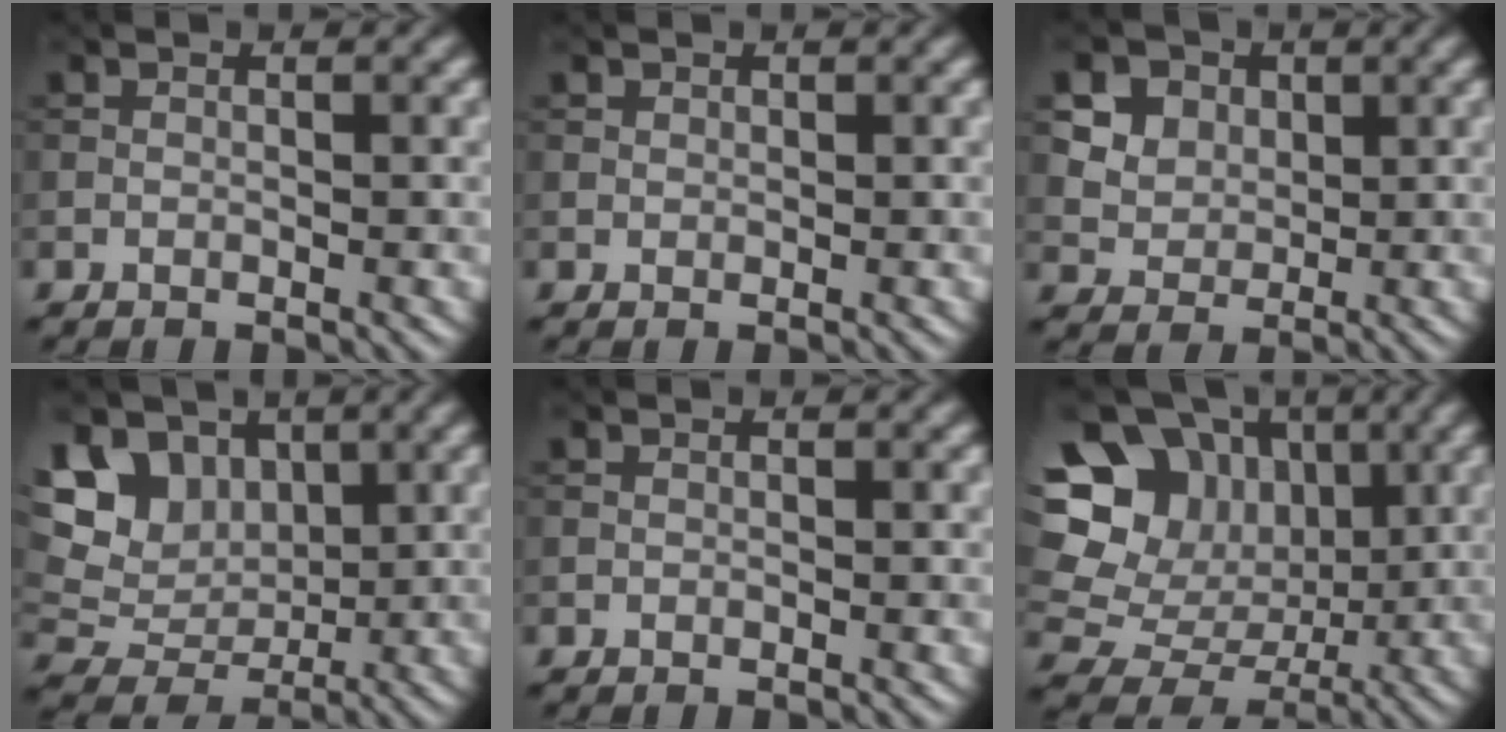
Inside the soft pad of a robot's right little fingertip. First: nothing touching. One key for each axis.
{"total": 0.0}
{"total": 9.1, "fx": 4.1, "fy": 7.2, "fz": 3.8, "tx": -0.088, "ty": 0.031, "tz": 0.055}
{"total": 6.2, "fx": 2.8, "fy": 4.9, "fz": 2.7, "tx": -0.053, "ty": 0.004, "tz": 0.047}
{"total": 0.0}
{"total": 15.0, "fx": 4.4, "fy": 13.0, "fz": 6.0, "tx": -0.178, "ty": 0.018, "tz": 0.073}